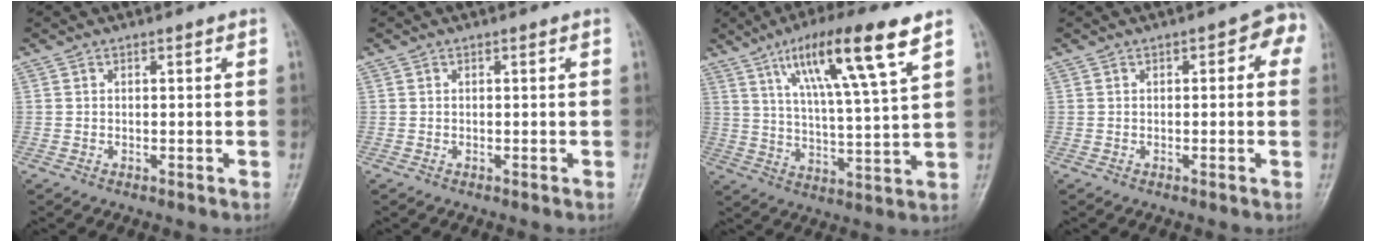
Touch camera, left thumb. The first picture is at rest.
{"total": 0.0}
{"total": 16.0, "force": [8.6, 1.9, 13.3], "torque": [-0.228, -0.029, 0.151]}
{"total": 5.1, "force": [1.1, 2.5, 4.2], "torque": [-0.022, 0.014, 0.001]}